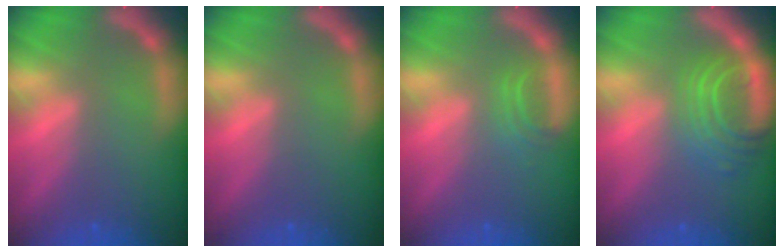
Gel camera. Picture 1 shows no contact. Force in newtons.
{"total": 0.0}
{"total": 1.9}
{"total": 6.6}